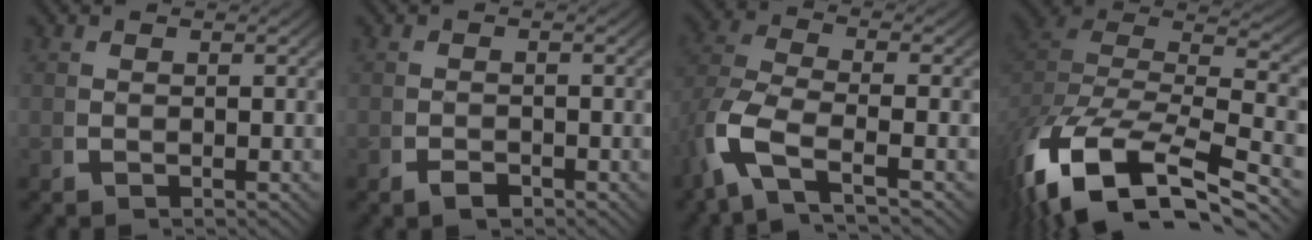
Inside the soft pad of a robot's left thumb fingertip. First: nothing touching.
{"total": 1.2, "force": [-1.0, 0.5, 0.5], "torque": [-0.006, -0.002, -0.019]}
{"total": 7.0, "force": [-2.0, 4.1, 5.2], "torque": [-0.140, -0.017, -0.032]}
{"total": 14.3, "force": [-1.8, 9.7, 10.3], "torque": [-0.226, -0.028, -0.016]}